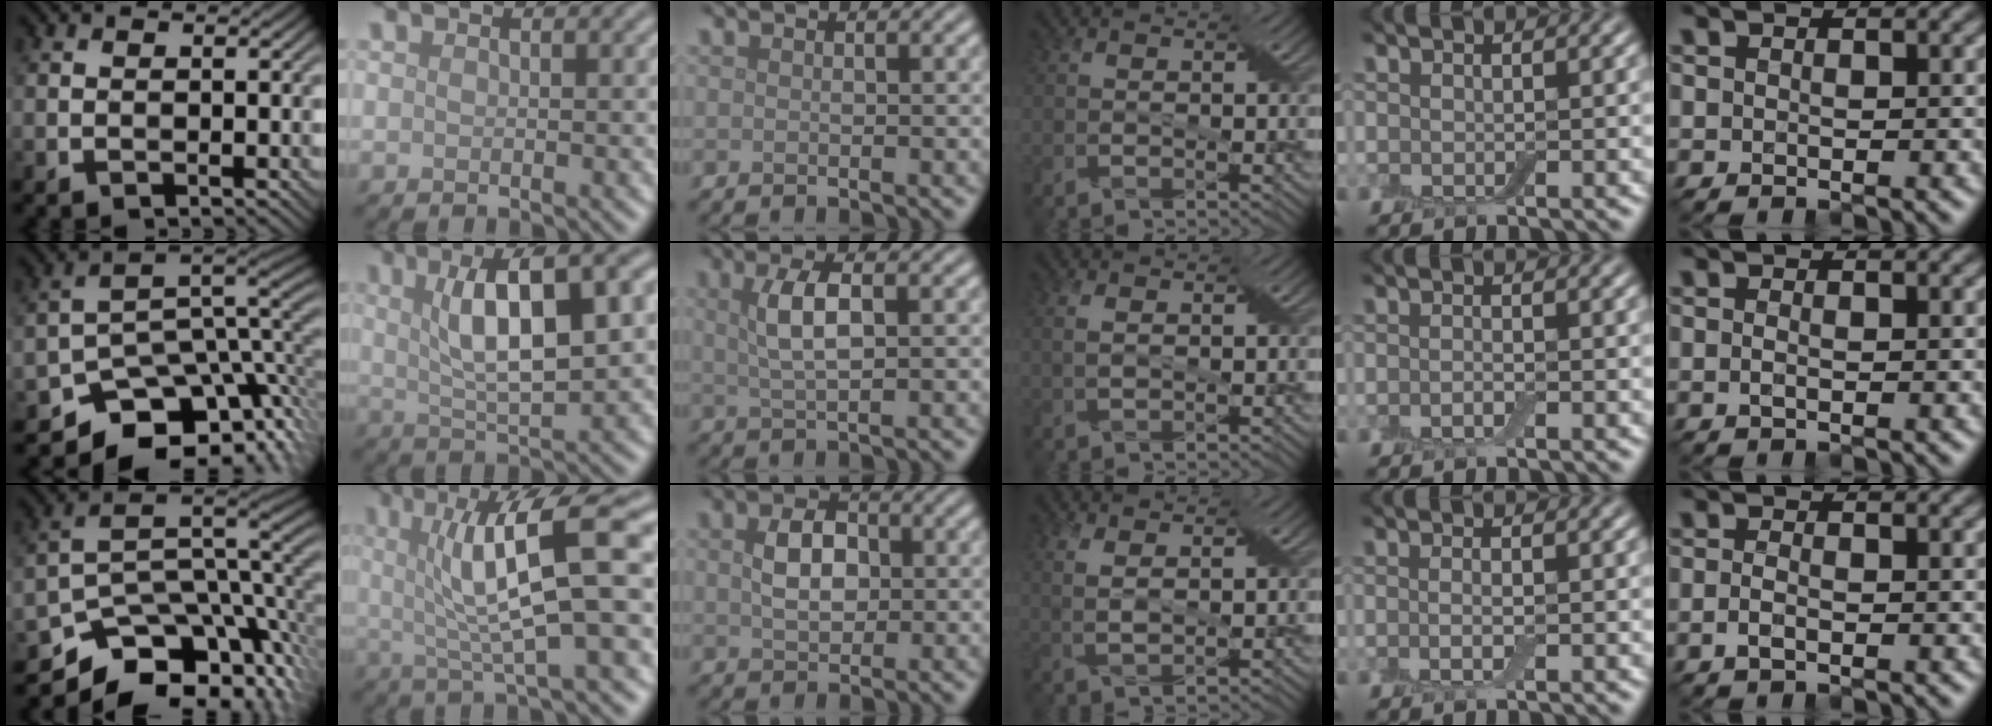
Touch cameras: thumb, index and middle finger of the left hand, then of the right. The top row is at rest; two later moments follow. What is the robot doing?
{"motion": "wrap", "object": "bandage"}